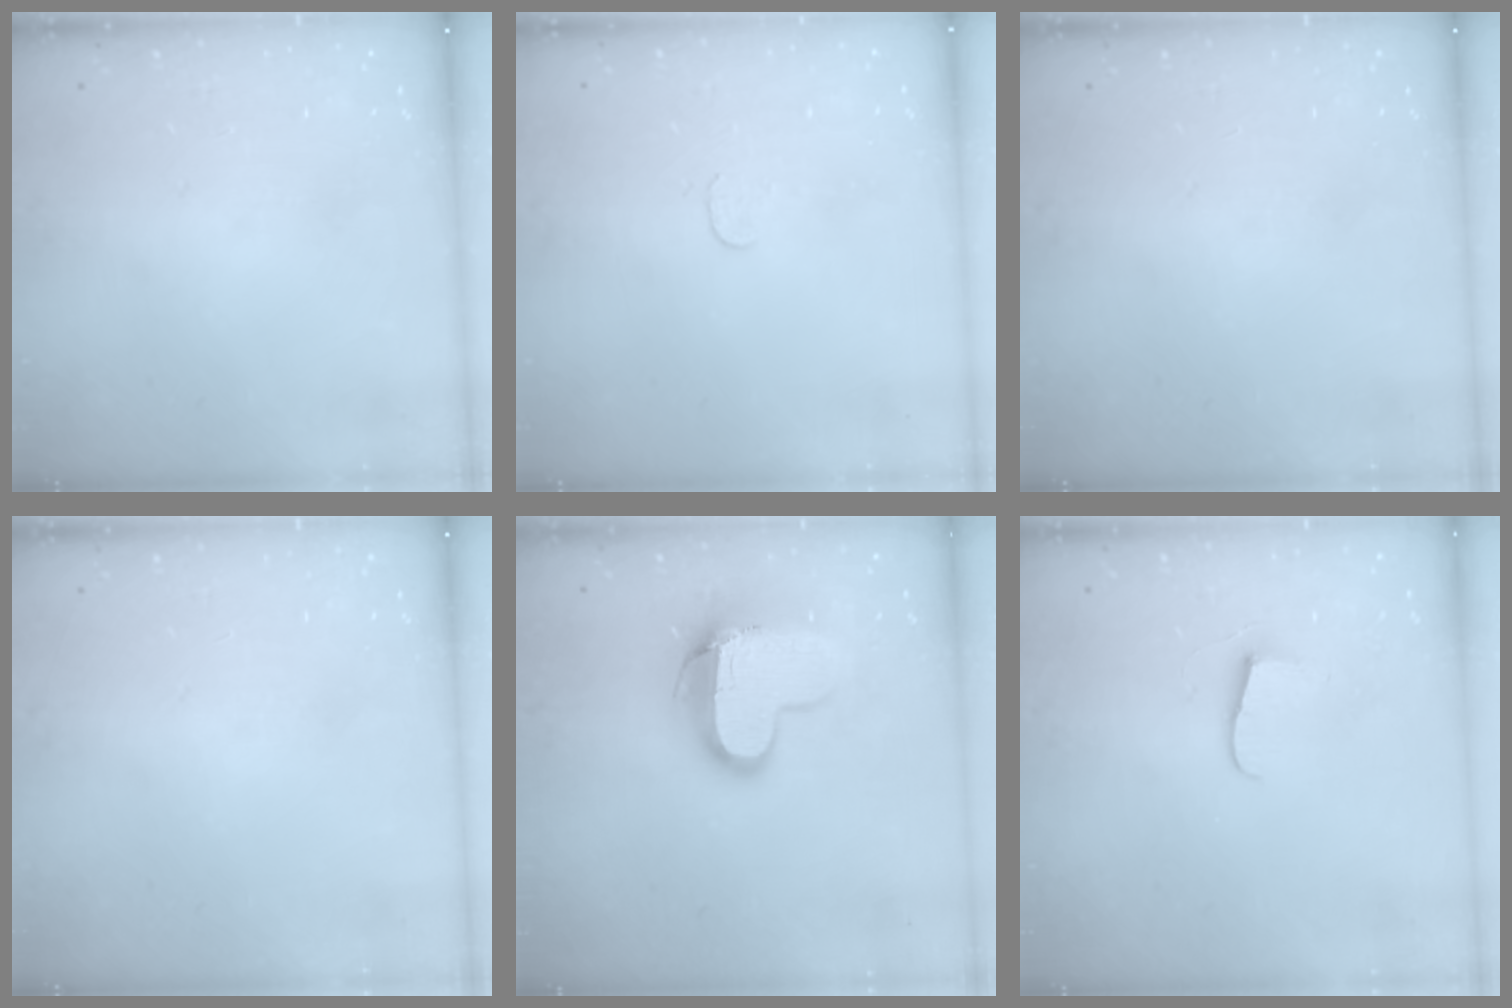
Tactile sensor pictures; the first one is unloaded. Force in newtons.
{"total": 3.1, "press": 3.1, "slide": 0.3}
{"total": 0.0}
{"total": 0.0}
{"total": 12.9, "press": 12.9, "slide": 1.1}
{"total": 6.2, "press": 6.2, "slide": 0.5}